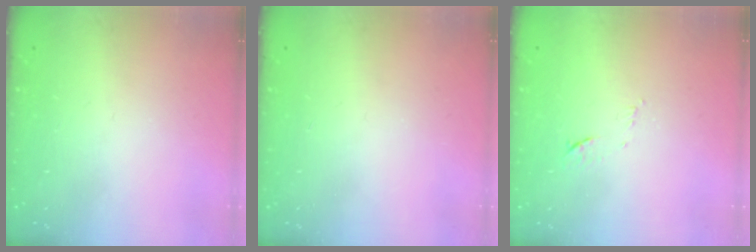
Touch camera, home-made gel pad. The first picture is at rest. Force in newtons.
{"total": 0.0}
{"total": 6.2, "press": 6.2, "slide": 0.9}